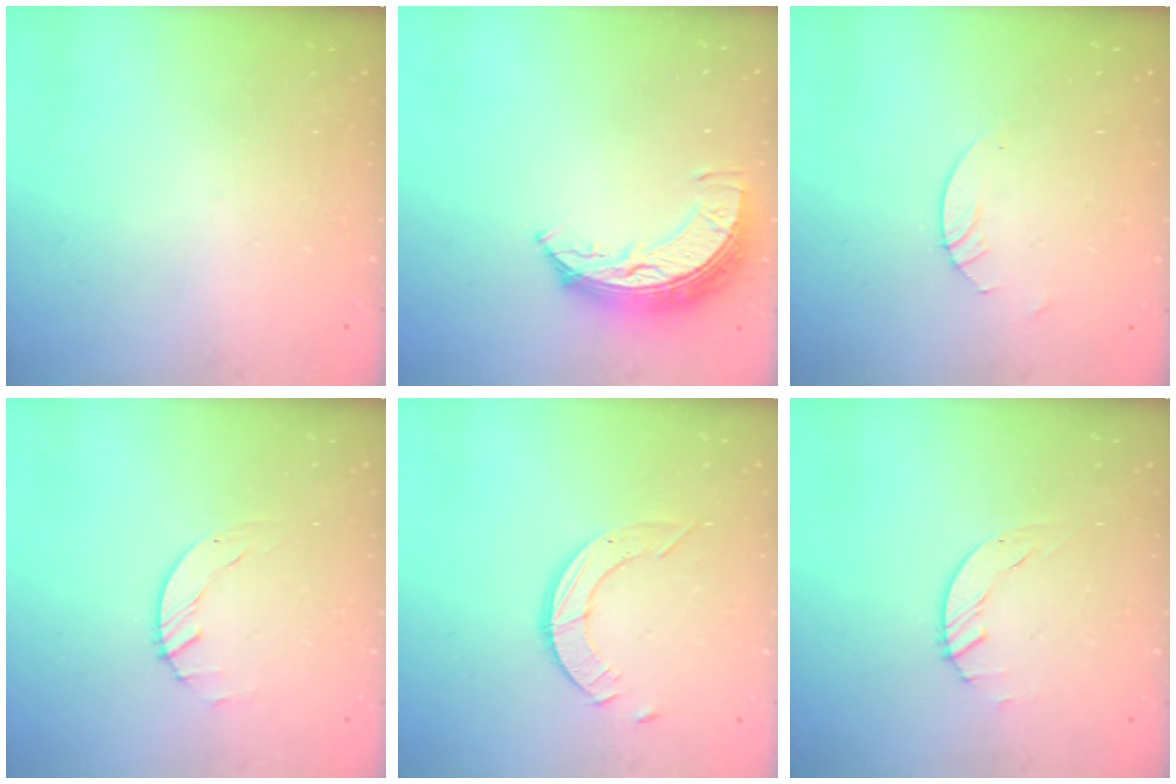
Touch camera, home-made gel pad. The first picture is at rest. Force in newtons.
{"total": 8.4, "press": 8.4, "slide": 0.7}
{"total": 3.0, "press": 2.9, "slide": 0.3}
{"total": 0.8, "press": 0.8, "slide": 0.2}
{"total": 3.9, "press": 3.9, "slide": 0.3}
{"total": 1.5, "press": 1.4, "slide": 0.1}